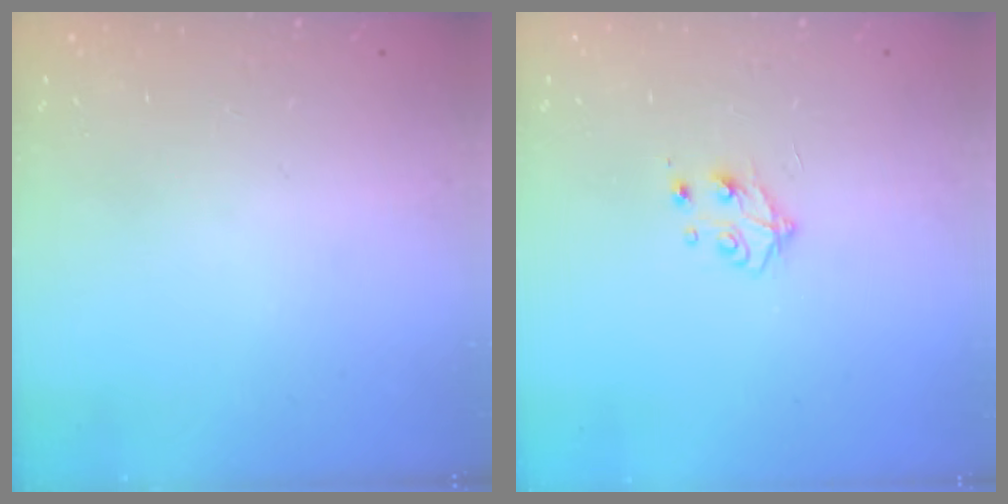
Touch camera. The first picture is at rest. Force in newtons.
{"total": 4.9, "press": 4.9, "slide": 0.7}